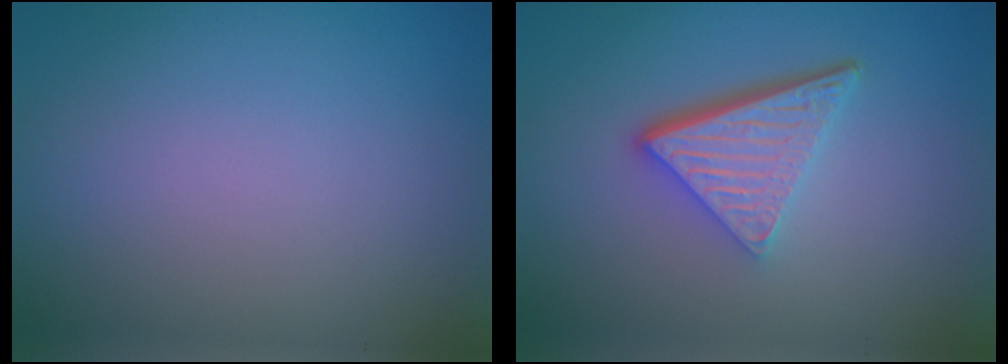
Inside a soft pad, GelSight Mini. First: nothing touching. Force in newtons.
{"total": 5.6, "press": 3.8, "slide": 4.2}